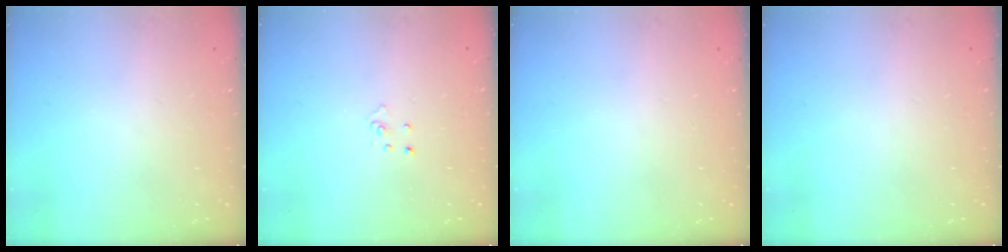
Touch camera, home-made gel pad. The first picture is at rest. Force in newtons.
{"total": 2.8, "press": 2.8, "slide": 0.2}
{"total": 0.0}
{"total": 0.0}